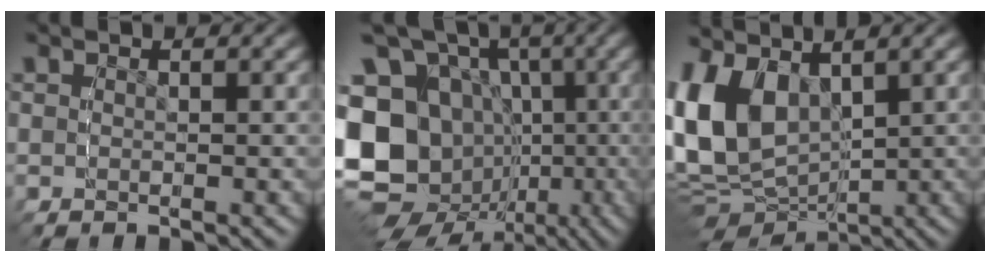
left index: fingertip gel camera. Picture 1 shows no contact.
{"total": 18.5, "force": [-2.8, 15.3, 9.9], "torque": [-0.208, -0.058, -0.049]}
{"total": 13.0, "force": [-0.9, 10.2, 8.0], "torque": [-0.210, -0.039, -0.006]}